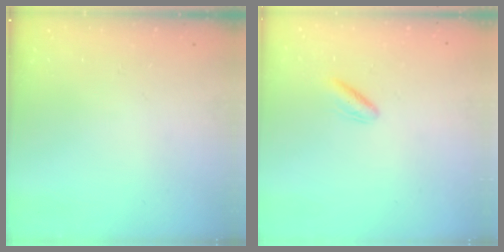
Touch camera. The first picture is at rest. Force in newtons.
{"total": 3.2, "press": 3.0, "slide": 1.2}